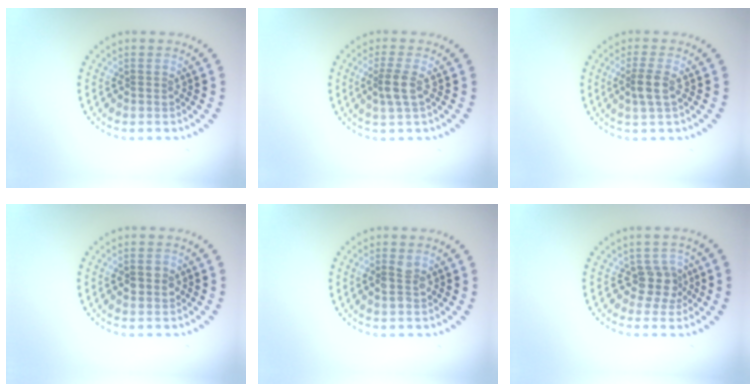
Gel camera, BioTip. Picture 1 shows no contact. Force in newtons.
{"total": 2.1, "press": 1.7, "slide": 1.2}
{"total": 2.1, "press": 1.8, "slide": 1.1}
{"total": 2.3, "press": 2.3, "slide": 0.1}
{"total": 1.7, "press": 1.7, "slide": 0.2}
{"total": 2.4, "press": 1.9, "slide": 1.5}